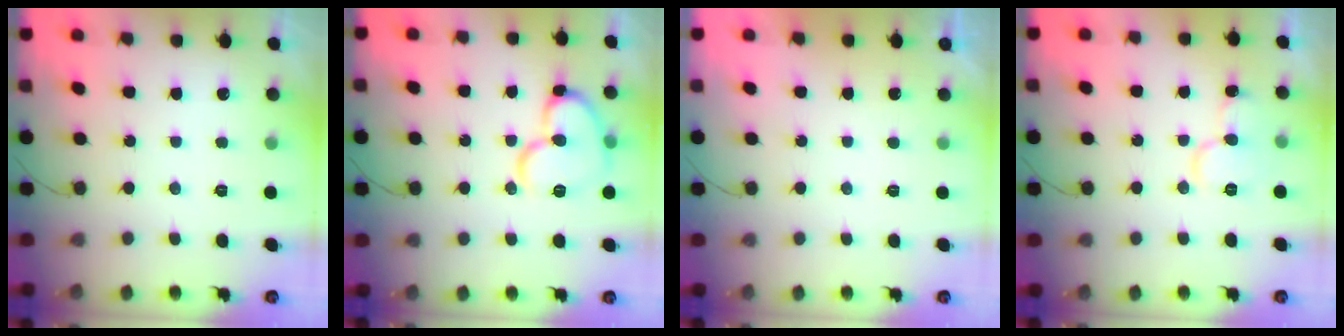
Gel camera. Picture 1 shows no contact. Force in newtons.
{"total": 14.4, "press": 14.4, "slide": 1.1}
{"total": 1.2, "press": 1.1, "slide": 0.3}
{"total": 9.4, "press": 9.3, "slide": 1.2}